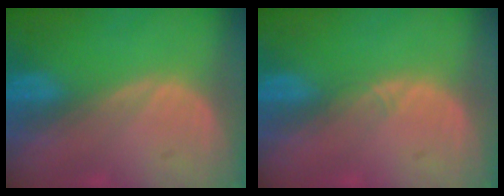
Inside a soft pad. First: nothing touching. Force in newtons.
{"total": 0.6, "press": 0.5, "slide": 0.4}